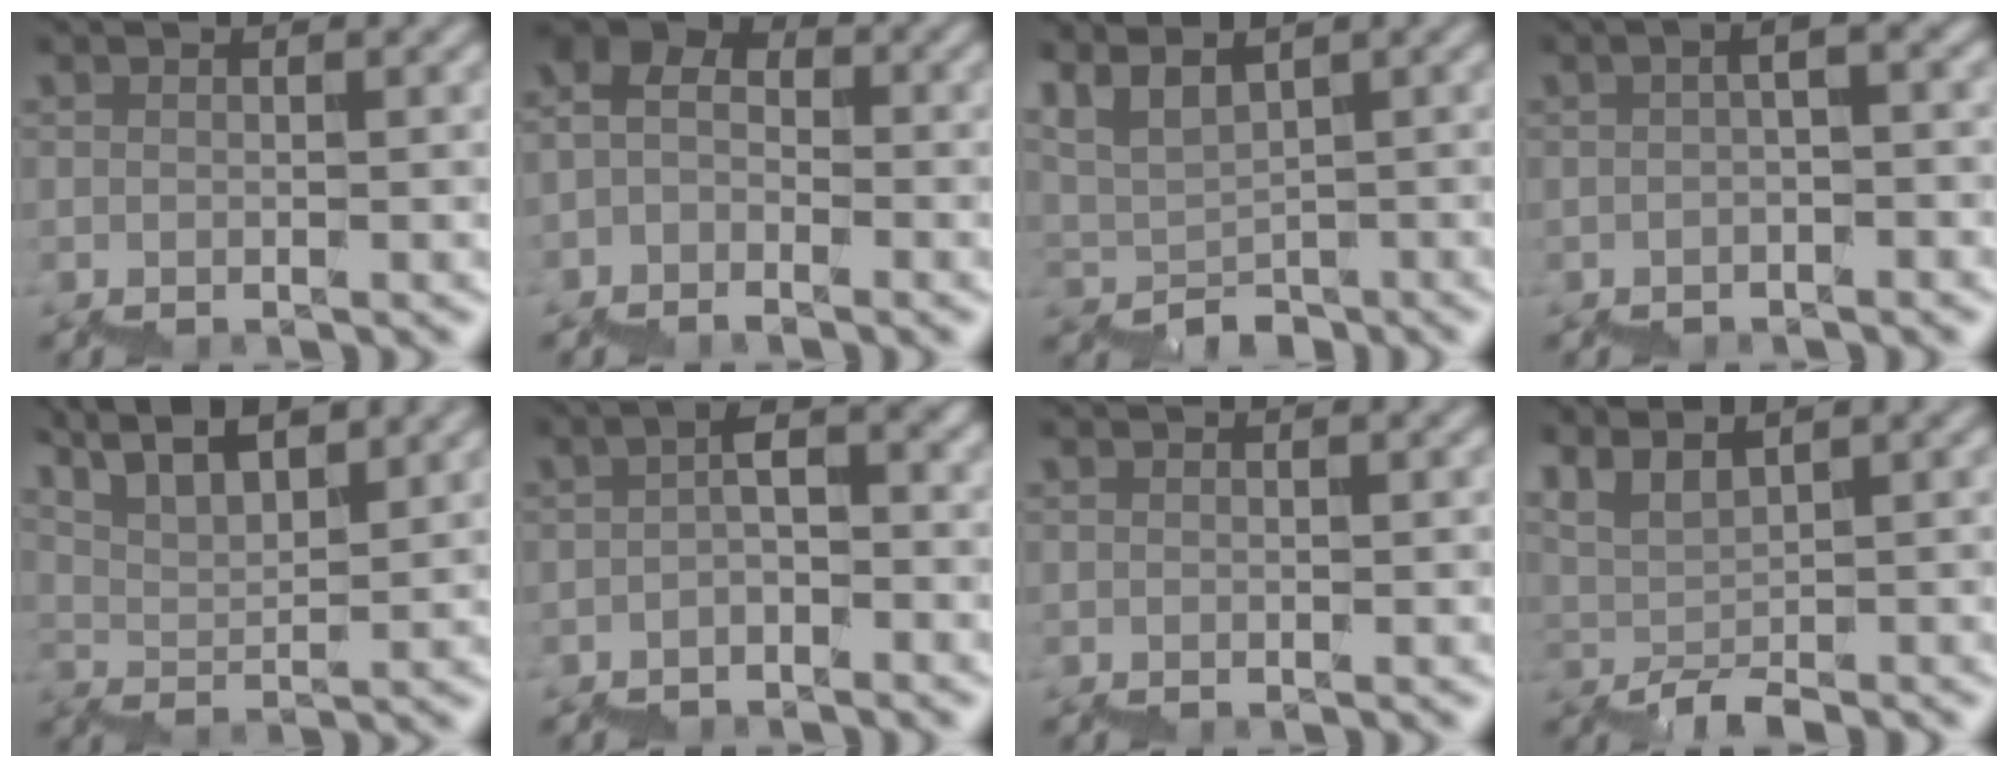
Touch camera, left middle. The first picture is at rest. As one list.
[{"total": 4.0, "force": [-1.7, 2.8, 2.2], "torque": [-0.049, 0.011, -0.036]}, {"total": 2.7, "force": [2.3, 1.1, 0.7], "torque": [-0.014, -0.002, 0.055]}, {"total": 2.1, "force": [-0.6, 0.4, 2.0], "torque": [-0.029, 0.013, -0.012]}, {"total": 7.9, "force": [7.3, 1.5, 2.7], "torque": [-0.045, 0.037, 0.107]}, {"total": 2.3, "force": [-0.9, 0.9, 2.0], "torque": [-0.035, 0.016, -0.016]}, {"total": 0.0}, {"total": 2.3, "force": [1.5, 0.5, 1.7], "torque": [-0.020, 0.010, 0.036]}]